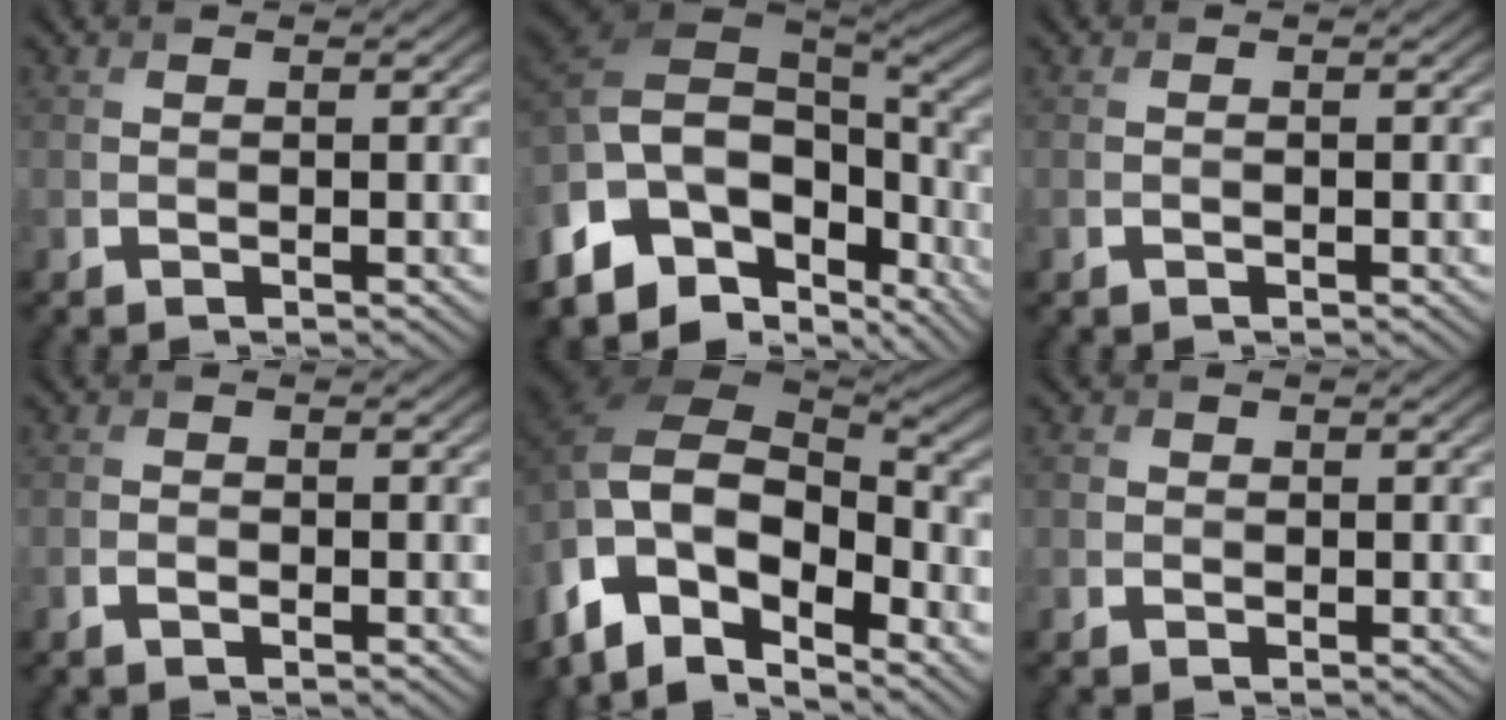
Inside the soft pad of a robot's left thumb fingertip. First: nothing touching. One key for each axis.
{"total": 18.5, "fx": -0.9, "fy": 11.3, "fz": 14.6, "tx": -0.305, "ty": -0.035, "tz": 0.027}
{"total": 0.0}
{"total": 0.6, "fx": -0.2, "fy": 0.5, "fz": 0.4, "tx": -0.007, "ty": 0.004, "tz": -0.005}
{"total": 16.2, "fx": -4.8, "fy": 9.7, "fz": 12.1, "tx": -0.258, "ty": -0.020, "tz": -0.071}
{"total": 1.5, "fx": -0.1, "fy": 1.5, "fz": 0.3, "tx": -0.003, "ty": 0.006, "tz": -0.007}